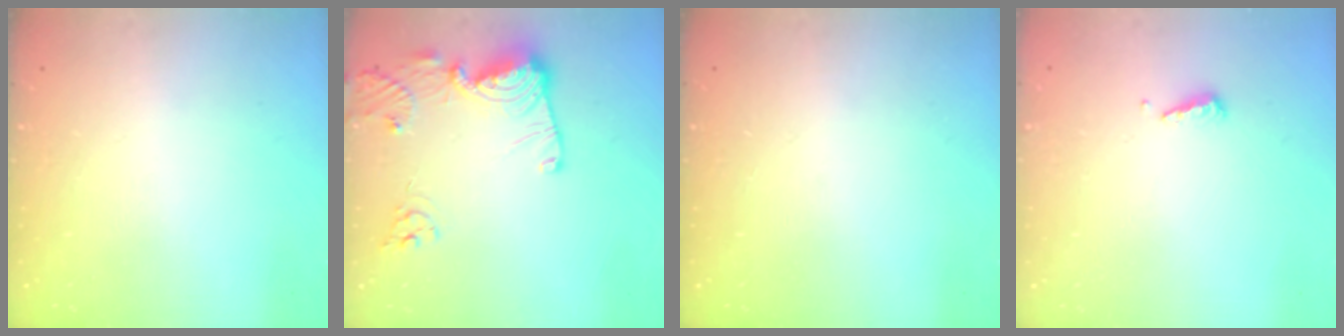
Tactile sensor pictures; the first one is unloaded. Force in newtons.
{"total": 13.5, "press": 13.4, "slide": 1.4}
{"total": 0.0}
{"total": 4.7, "press": 4.7, "slide": 0.5}